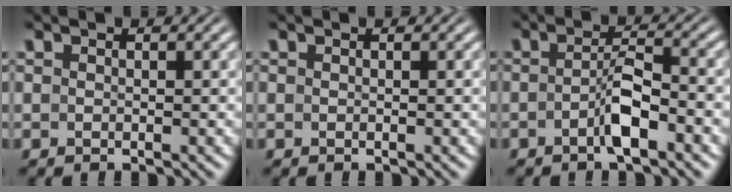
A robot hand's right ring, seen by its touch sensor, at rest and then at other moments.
{"total": 0.0}
{"total": 2.7, "force": [-1.6, 0.1, 2.2], "torque": [-0.029, -0.003, -0.026]}